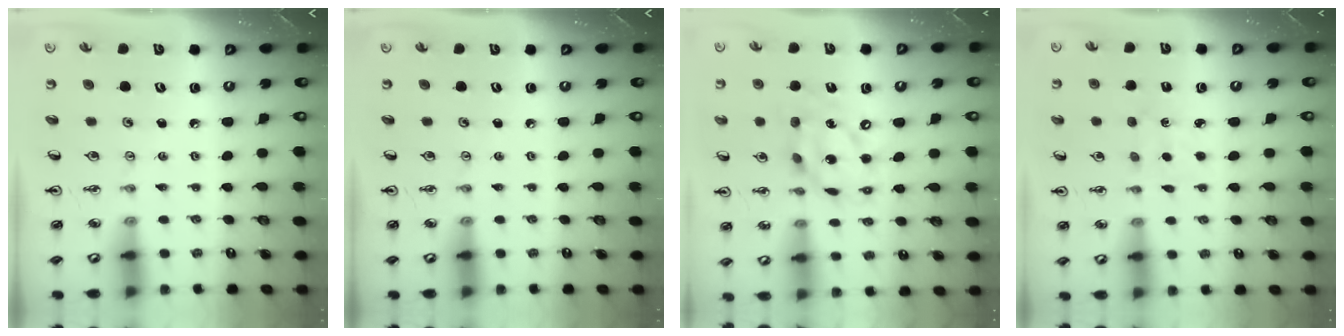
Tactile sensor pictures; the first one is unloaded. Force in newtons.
{"total": 0.0}
{"total": 16.1, "press": 16.0, "slide": 1.9}
{"total": 1.6, "press": 1.6, "slide": 0.3}